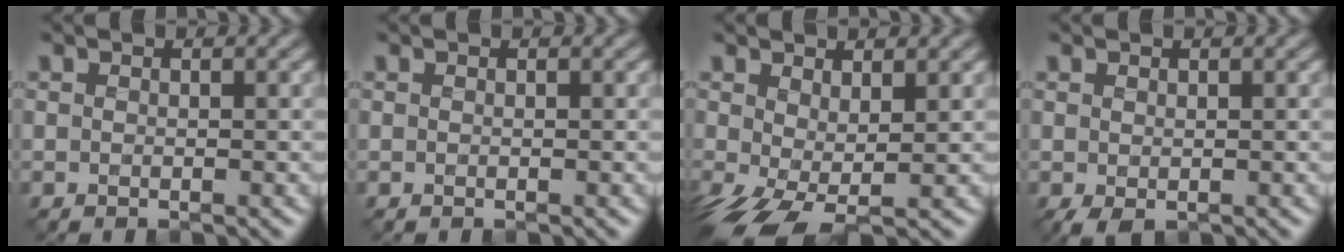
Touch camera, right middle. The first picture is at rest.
{"total": 0.0}
{"total": 3.7, "force": [-1.0, 1.2, 3.4], "torque": [-0.083, -0.015, -0.015]}
{"total": 0.7, "force": [-0.3, 0.0, 0.7], "torque": [-0.022, -0.004, 0.002]}